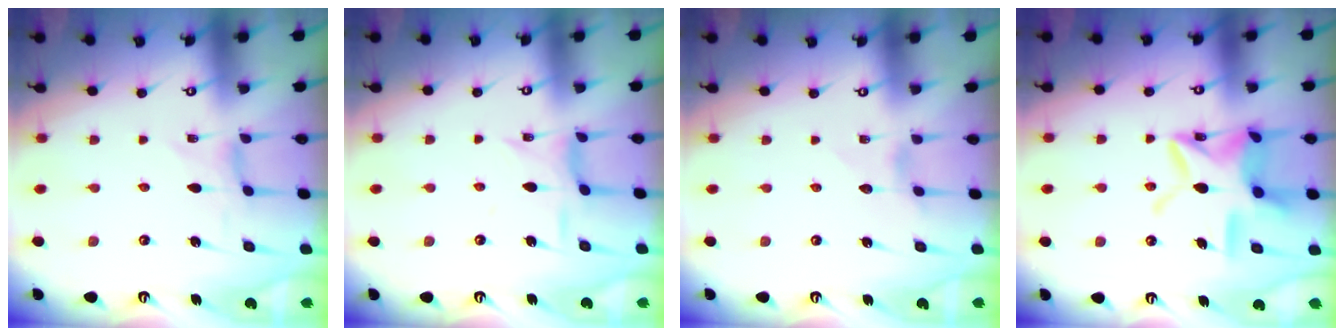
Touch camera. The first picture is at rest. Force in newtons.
{"total": 4.9, "press": 4.8, "slide": 0.5}
{"total": 0.9, "press": 0.9, "slide": 0.1}
{"total": 15.5, "press": 15.5, "slide": 1.3}